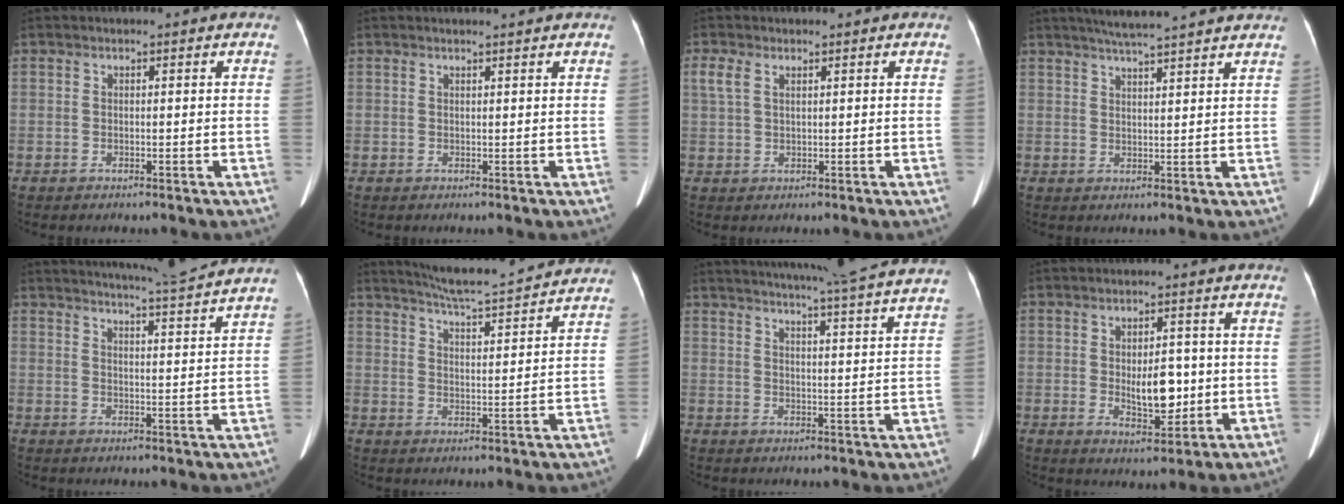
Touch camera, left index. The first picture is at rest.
{"total": 1.6, "force": [1.5, -0.4, 0.4], "torque": [-0.008, 0.003, 0.020]}
{"total": 2.6, "force": [1.3, 1.3, 1.8], "torque": [-0.052, 0.020, 0.035]}
{"total": 11.1, "force": [9.8, -0.3, 5.1], "torque": [-0.083, 0.025, 0.125]}
{"total": 10.8, "force": [10.1, -1.7, 3.4], "torque": [-0.065, -0.015, 0.129]}
{"total": 13.9, "force": [13.1, 0.1, 4.8], "torque": [-0.087, 0.009, 0.182]}
{"total": 21.8, "force": [19.8, -1.4, 9.0], "torque": [-0.143, -0.038, 0.240]}
{"total": 6.5, "force": [-0.4, 2.9, 5.8], "torque": [-0.090, -0.005, -0.001]}